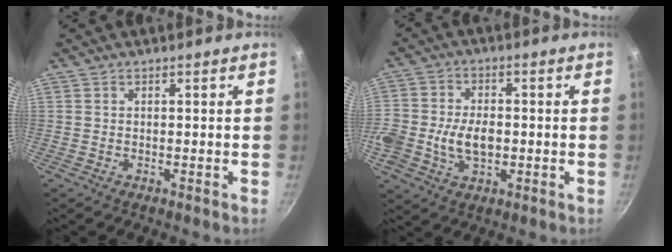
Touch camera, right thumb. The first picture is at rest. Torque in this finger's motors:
{"motor_torque": [-0.17, -0.17, 0.42, 0.43, 0.00]}